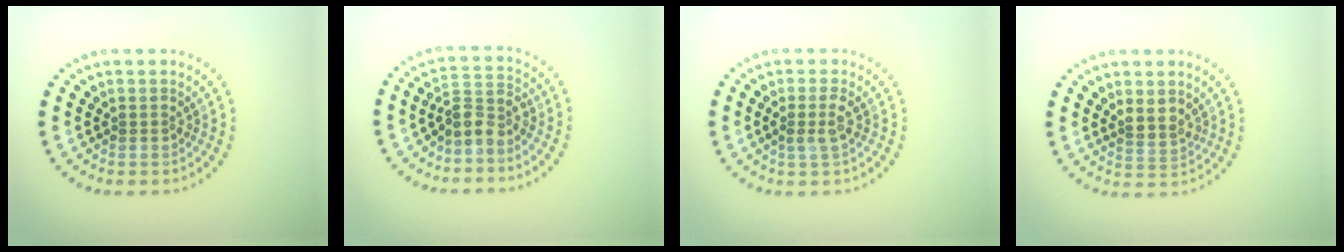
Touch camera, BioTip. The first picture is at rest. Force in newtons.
{"total": 2.7, "press": 2.1, "slide": 1.7}
{"total": 1.4, "press": 1.2, "slide": 0.7}
{"total": 2.2, "press": 1.9, "slide": 1.2}